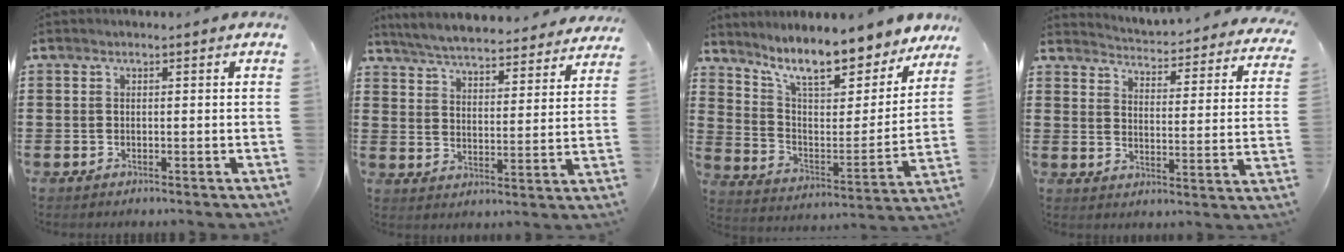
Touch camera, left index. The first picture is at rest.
{"total": 5.5, "force": [5.4, -0.4, 0.9], "torque": [-0.046, -0.041, 0.092]}
{"total": 11.2, "force": [9.3, 2.3, 5.8], "torque": [-0.125, -0.062, 0.157]}
{"total": 3.0, "force": [2.9, -0.6, 0.1], "torque": [-0.017, -0.041, 0.041]}